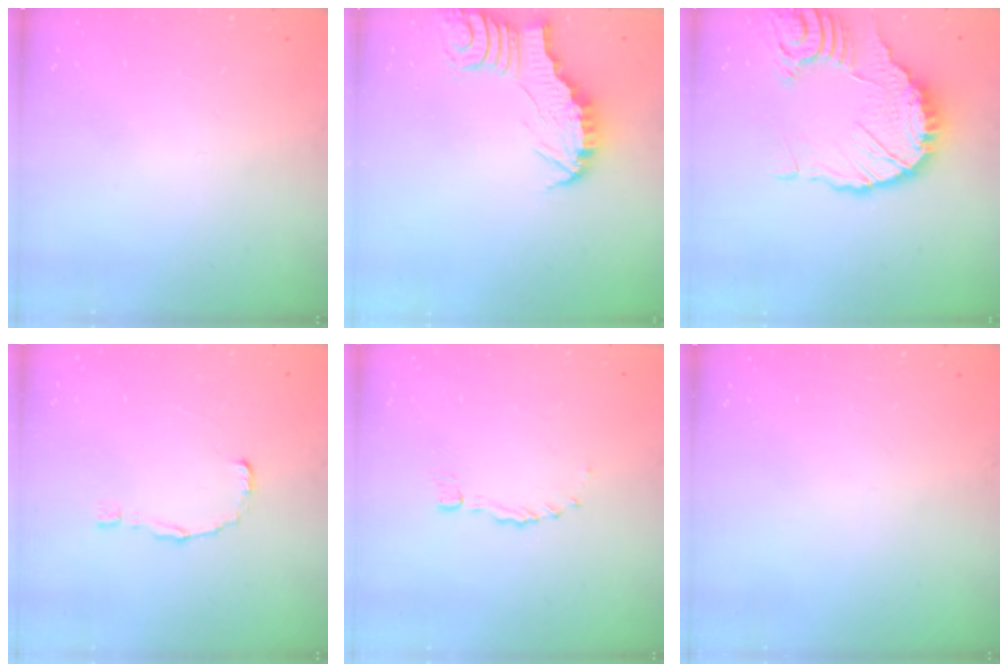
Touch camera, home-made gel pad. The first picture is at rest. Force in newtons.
{"total": 3.0, "press": 3.0, "slide": 0.3}
{"total": 14.1, "press": 14.0, "slide": 1.9}
{"total": 0.7, "press": 0.7, "slide": 0.0}
{"total": 0.0}
{"total": 0.0}